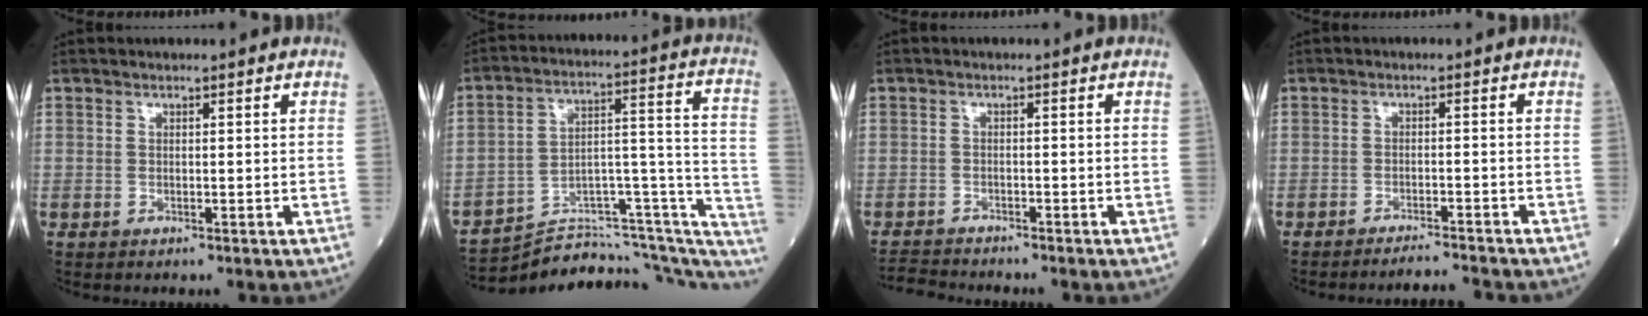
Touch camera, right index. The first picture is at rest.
{"total": 24.9, "force": [-22.5, 3.9, 9.8], "torque": [-0.087, 0.057, -0.318]}
{"total": 3.4, "force": [-3.4, 0.1, -0.2], "torque": [0.003, -0.017, -0.063]}
{"total": 4.4, "force": [-4.3, -0.9, 0.3], "torque": [-0.004, -0.007, -0.066]}